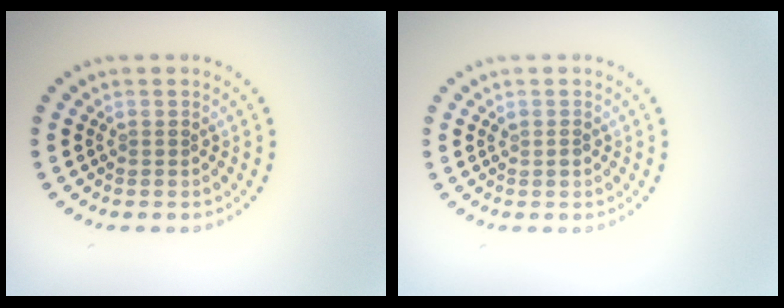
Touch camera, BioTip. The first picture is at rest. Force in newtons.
{"total": 0.6, "press": 0.6, "slide": 0.1}